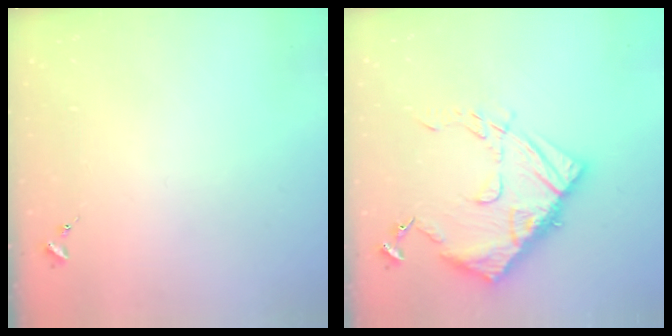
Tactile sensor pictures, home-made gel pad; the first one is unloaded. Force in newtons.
{"total": 15.2, "press": 15.1, "slide": 1.4}